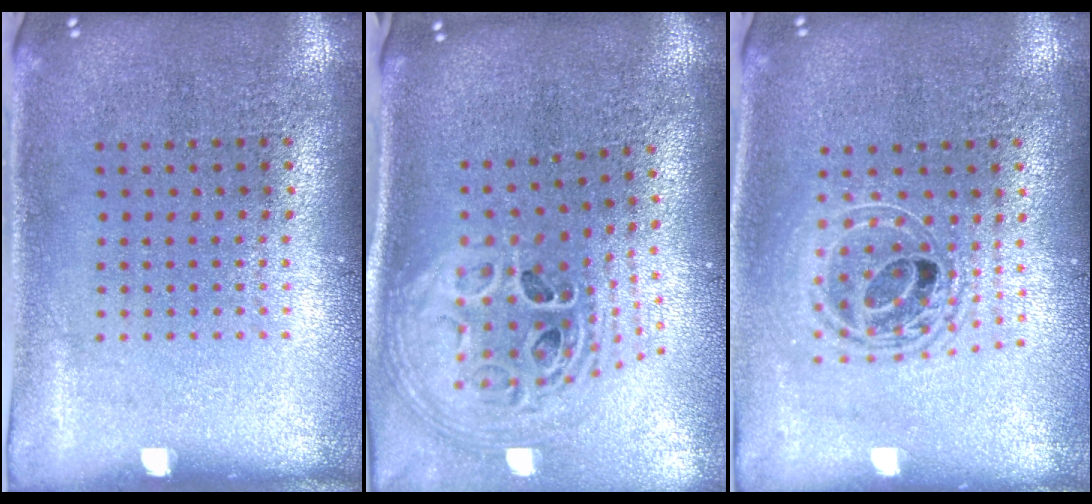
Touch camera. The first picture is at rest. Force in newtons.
{"total": 2.9, "press": 2.0, "slide": 2.1}
{"total": 1.7, "press": 1.4, "slide": 0.9}